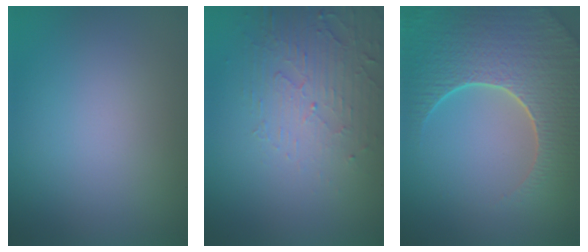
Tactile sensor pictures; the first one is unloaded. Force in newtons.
{"total": 5.0, "press": 3.3, "slide": 3.8}
{"total": 9.3, "press": 6.7, "slide": 6.5}